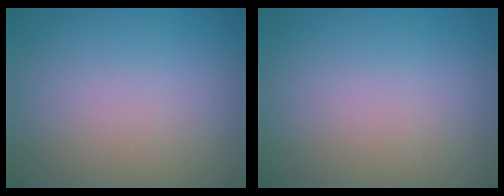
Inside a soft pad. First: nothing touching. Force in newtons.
{"total": 0.0}